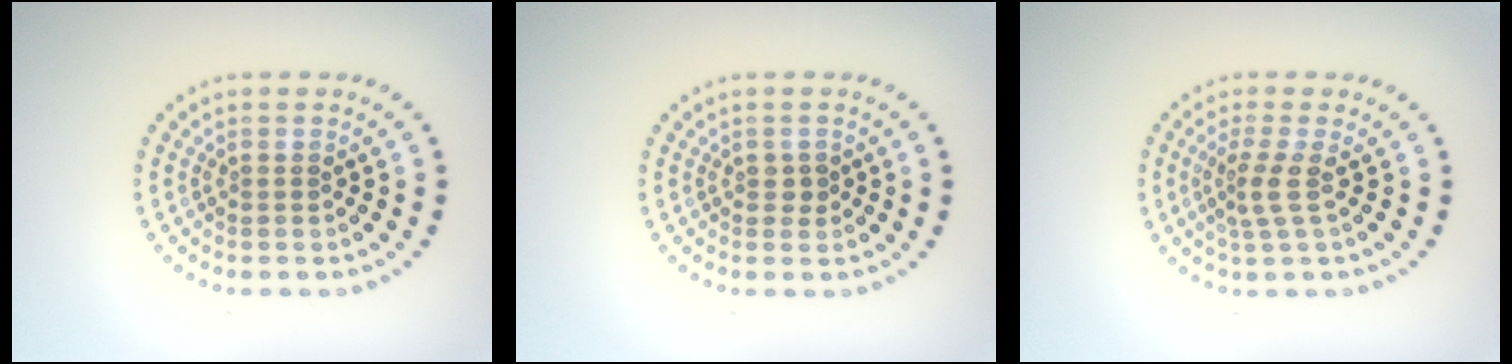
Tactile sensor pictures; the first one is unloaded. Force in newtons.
{"total": 0.8, "press": 0.8, "slide": 0.2}
{"total": 2.2, "press": 1.6, "slide": 1.5}